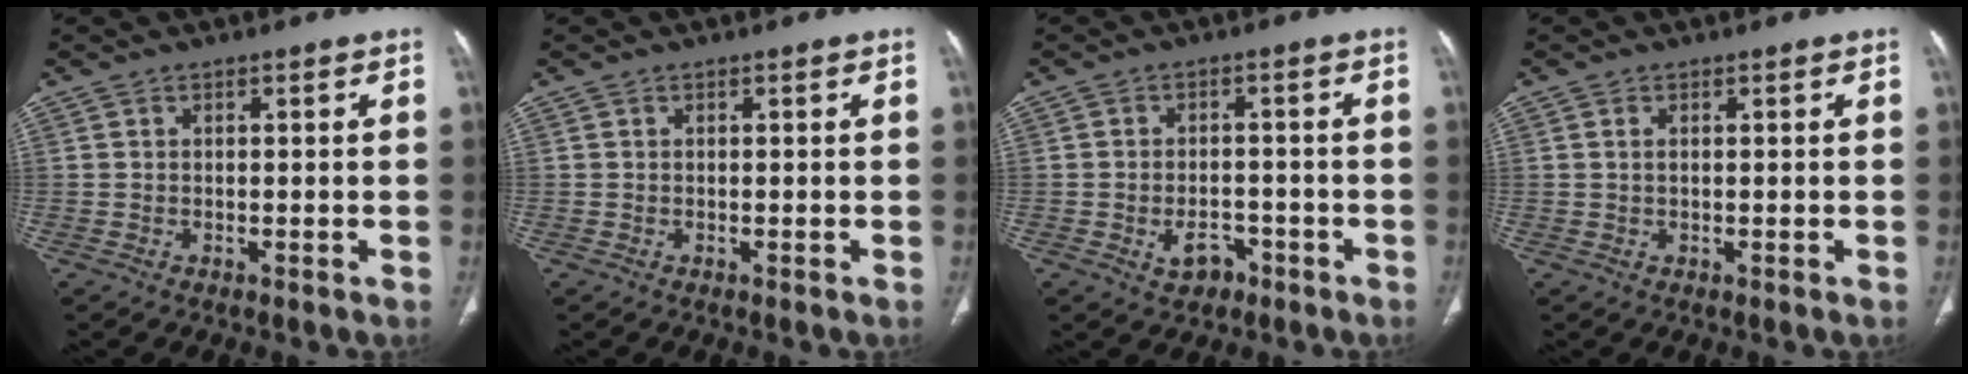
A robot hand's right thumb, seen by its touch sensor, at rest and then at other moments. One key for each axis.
{"total": 0.0}
{"total": 4.5, "fx": -2.2, "fy": 3.1, "fz": 2.4, "tx": -0.026, "ty": 0.020, "tz": -0.028}
{"total": 0.9, "fx": 0.2, "fy": 0.4, "fz": 0.7, "tx": -0.018, "ty": 0.001, "tz": 0.006}